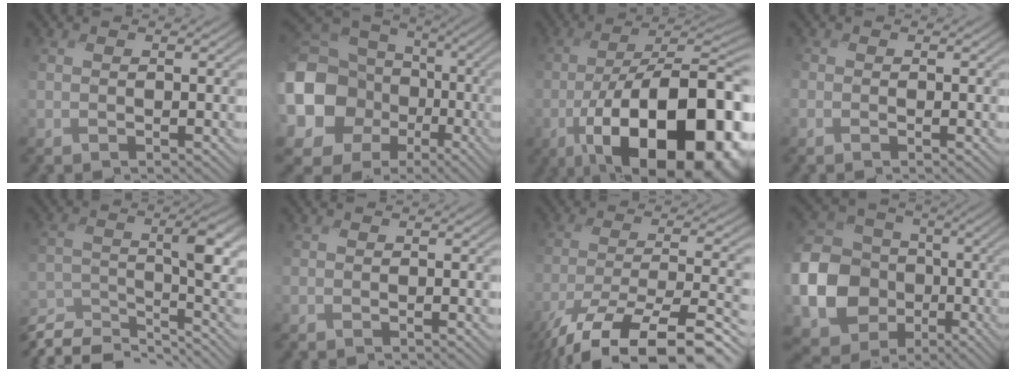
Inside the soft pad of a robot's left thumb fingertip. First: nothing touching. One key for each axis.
{"total": 19.6, "fx": -2.3, "fy": 17.2, "fz": 9.2, "tx": -0.258, "ty": -0.055, "tz": -0.042}
{"total": 21.6, "fx": -8.9, "fy": 9.1, "fz": 17.4, "tx": -0.252, "ty": -0.019, "tz": -0.139}
{"total": 0.7, "fx": -0.3, "fy": 0.3, "fz": -0.5, "tx": 0.014, "ty": -0.005, "tz": -0.011}
{"total": 8.4, "fx": -7.3, "fy": 1.6, "fz": 4.0, "tx": -0.077, "ty": -0.013, "tz": -0.152}
{"total": 0.0}
{"total": 16.2, "fx": -12.4, "fy": 4.0, "fz": 9.8, "tx": -0.179, "ty": -0.036, "tz": -0.196}
{"total": 17.0, "fx": -4.2, "fy": 14.8, "fz": 7.1, "tx": -0.220, "ty": -0.038, "tz": -0.091}